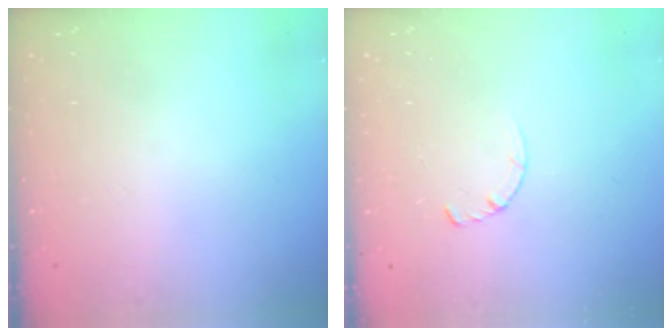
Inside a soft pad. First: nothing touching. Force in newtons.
{"total": 2.8, "press": 2.8, "slide": 0.4}